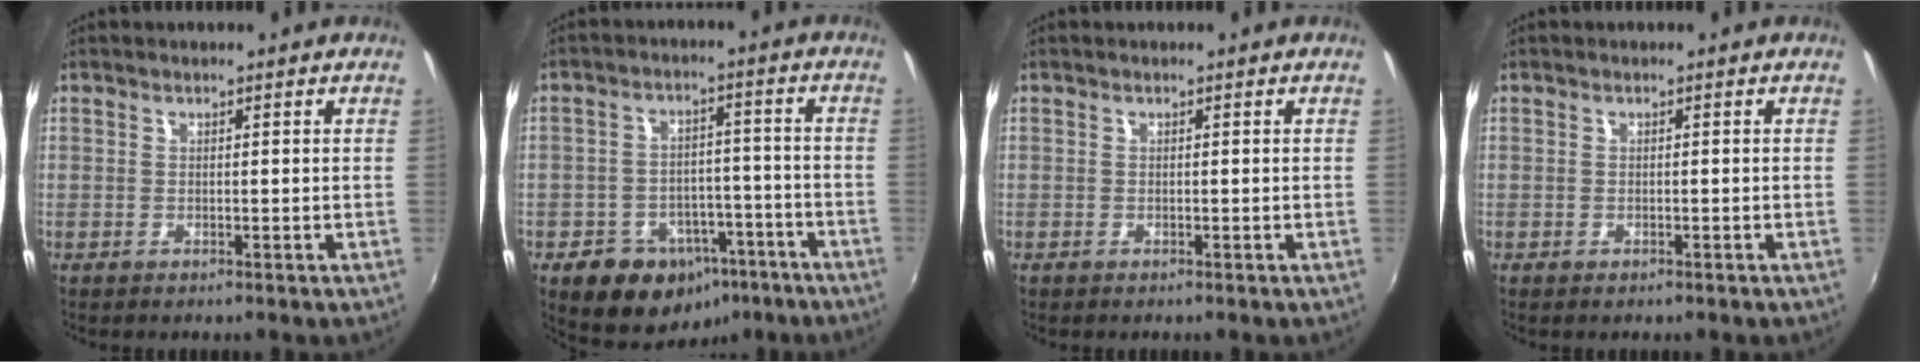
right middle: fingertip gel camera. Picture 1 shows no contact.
{"total": 14.5, "force": [-8.4, 10.1, 6.0], "torque": [-0.132, 0.026, -0.096]}
{"total": 0.0}
{"total": 0.6, "force": [-0.5, 0.3, 0.2], "torque": [-0.004, -0.004, -0.010]}